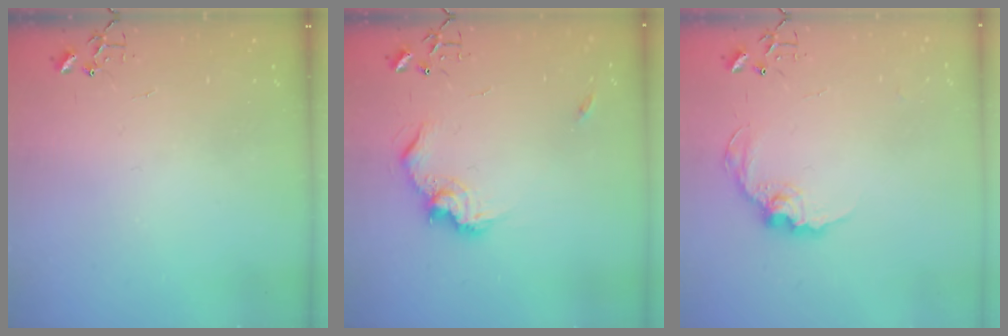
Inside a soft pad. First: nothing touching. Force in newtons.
{"total": 12.2, "press": 12.1, "slide": 0.9}
{"total": 10.7, "press": 10.7, "slide": 0.5}